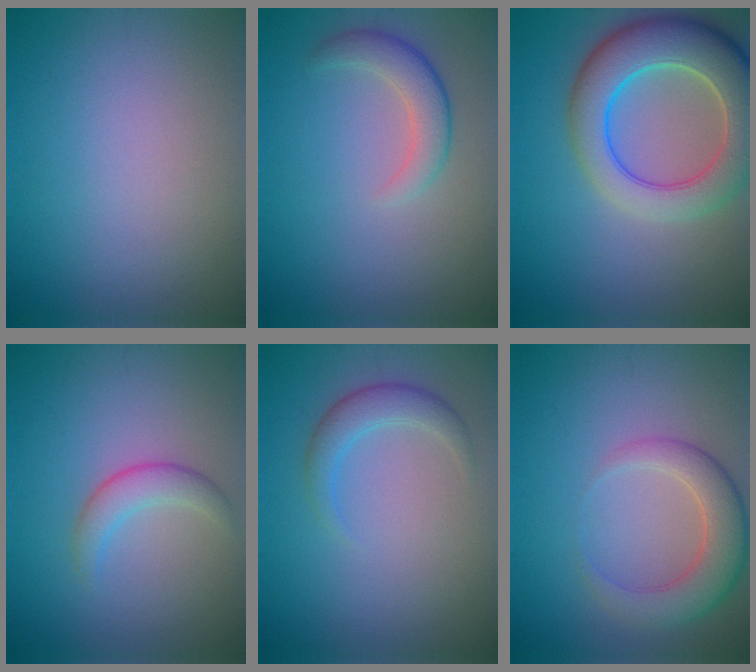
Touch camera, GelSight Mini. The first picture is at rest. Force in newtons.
{"total": 2.9, "press": 2.9, "slide": 0.2}
{"total": 9.1, "press": 9.1, "slide": 0.8}
{"total": 2.4, "press": 2.4, "slide": 0.1}
{"total": 2.4, "press": 2.4, "slide": 0.1}
{"total": 4.8, "press": 4.7, "slide": 0.5}